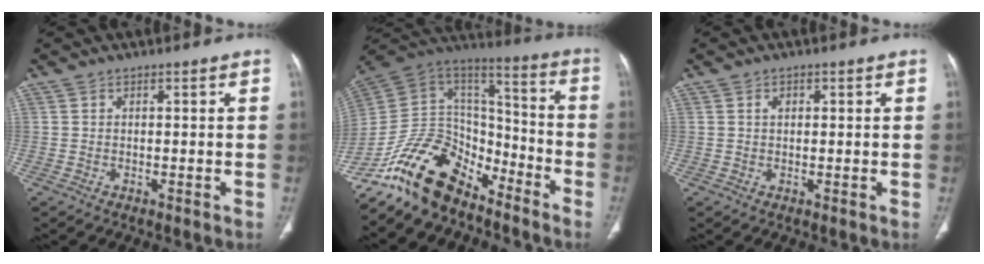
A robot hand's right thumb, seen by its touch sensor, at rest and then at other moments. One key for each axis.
{"total": 19.3, "fx": -14.2, "fy": 9.7, "fz": 8.9, "tx": -0.128, "ty": 0.104, "tz": -0.260}
{"total": 1.2, "fx": 0.4, "fy": 0.8, "fz": 0.8, "tx": -0.009, "ty": 0.000, "tz": 0.007}